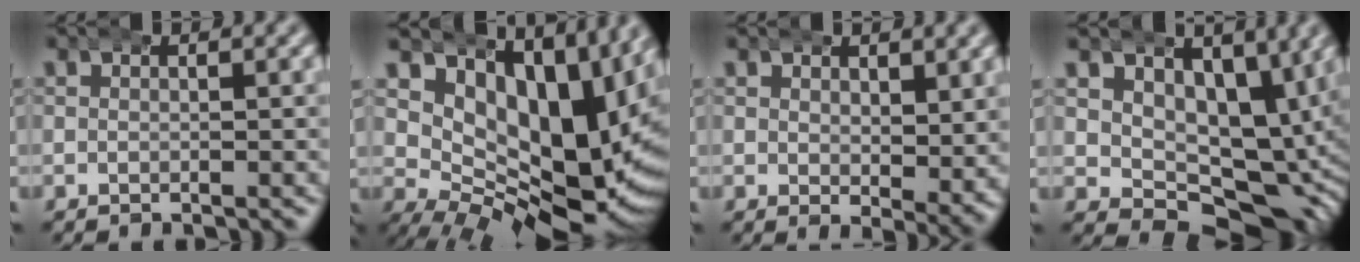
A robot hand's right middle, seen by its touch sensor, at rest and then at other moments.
{"total": 16.3, "force": [4.1, 9.3, 12.8], "torque": [-0.184, -0.007, 0.073]}
{"total": 2.5, "force": [2.0, 0.4, 1.3], "torque": [-0.005, -0.007, 0.037]}
{"total": 8.0, "force": [0.5, 5.7, 5.6], "torque": [-0.078, -0.036, 0.027]}